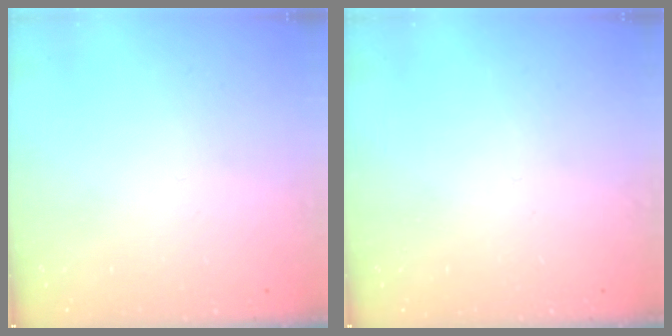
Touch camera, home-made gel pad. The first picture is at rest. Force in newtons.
{"total": 0.0}